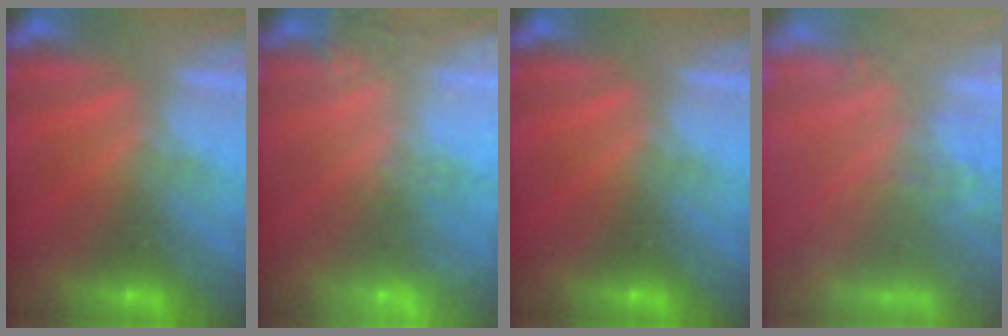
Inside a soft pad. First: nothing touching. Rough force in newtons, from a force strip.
{"total": 6.3}
{"total": 0.0}
{"total": 7.2}